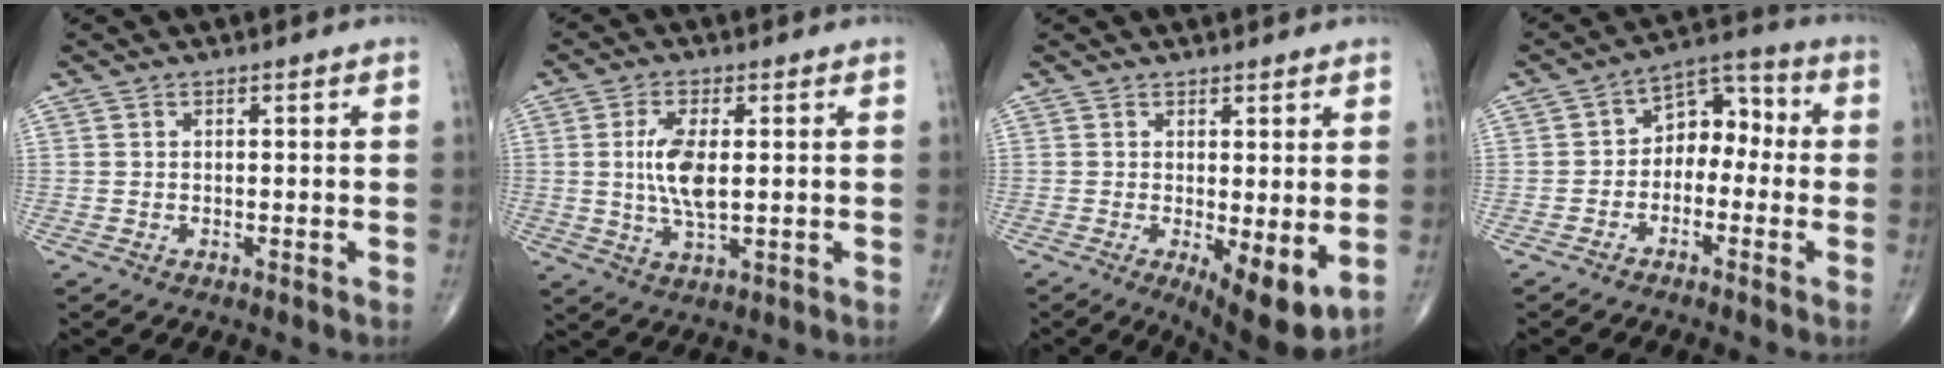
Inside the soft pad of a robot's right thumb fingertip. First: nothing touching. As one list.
[{"total": 7.8, "force": [0.7, 3.1, 7.1], "torque": [-0.145, -0.010, 0.015]}, {"total": 8.8, "force": [-0.7, 2.9, 8.3], "torque": [-0.112, -0.021, -0.001]}, {"total": 8.1, "force": [-1.2, 5.7, 5.7], "torque": [-0.050, 0.046, -0.038]}]